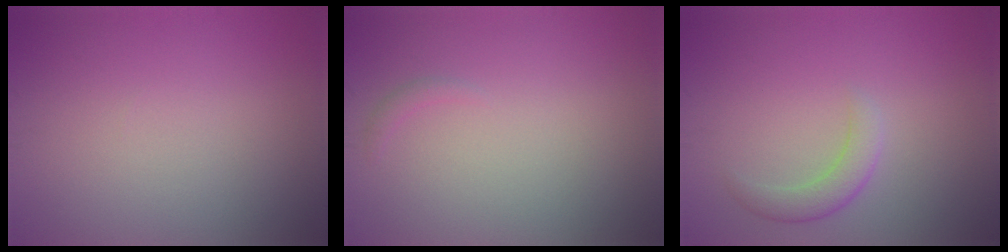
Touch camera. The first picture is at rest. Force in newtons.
{"total": 0.6, "press": 0.6, "slide": 0.1}
{"total": 2.2, "press": 2.1, "slide": 0.1}